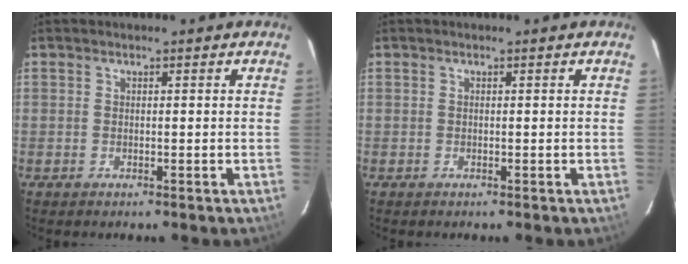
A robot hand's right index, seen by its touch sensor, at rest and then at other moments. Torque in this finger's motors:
{"motor_torque": [0.23, 0.08, 0.09, 0.01]}